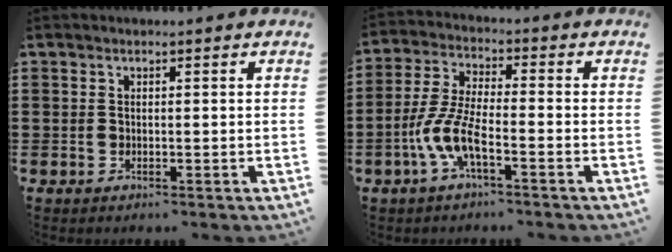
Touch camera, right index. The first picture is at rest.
{"total": 7.6, "force": [-3.6, 1.8, 6.4], "torque": [-0.162, -0.018, -0.075]}